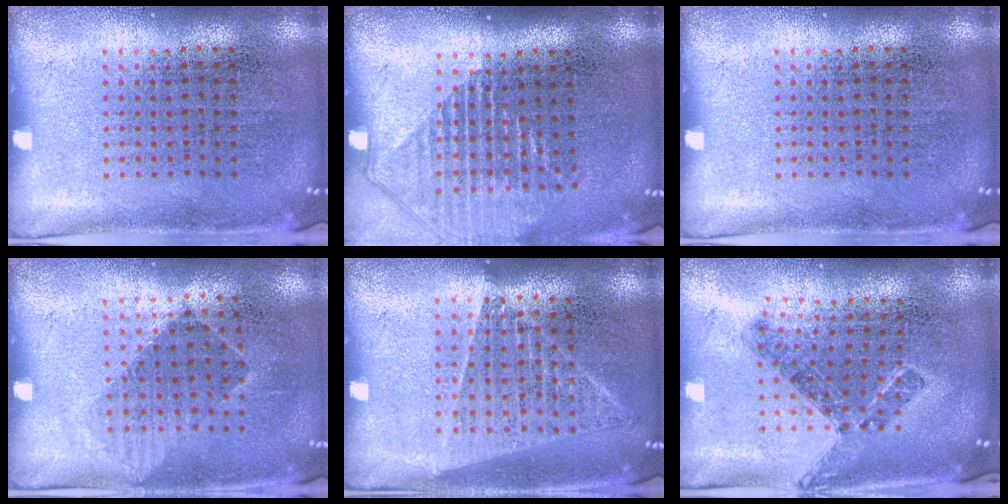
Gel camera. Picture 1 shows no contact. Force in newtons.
{"total": 1.3, "press": 1.2, "slide": 0.6}
{"total": 0.0}
{"total": 1.0, "press": 0.7, "slide": 0.6}
{"total": 1.4, "press": 1.3, "slide": 0.4}
{"total": 0.8, "press": 0.7, "slide": 0.4}